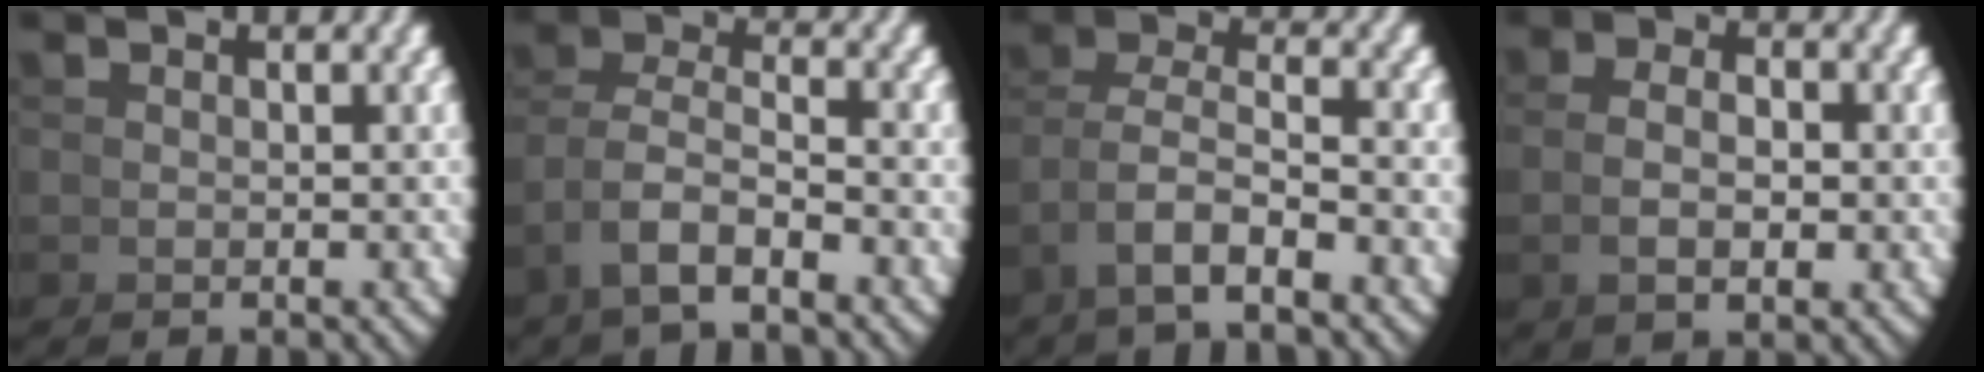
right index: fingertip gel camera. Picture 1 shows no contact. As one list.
[{"total": 4.5, "force": [-0.6, 3.0, 3.2], "torque": [-0.085, -0.014, -0.006]}, {"total": 4.2, "force": [-0.1, 2.5, 3.4], "torque": [-0.083, -0.013, 0.006]}, {"total": 2.2, "force": [0.0, 0.6, 2.1], "torque": [-0.032, 0.002, 0.004]}]